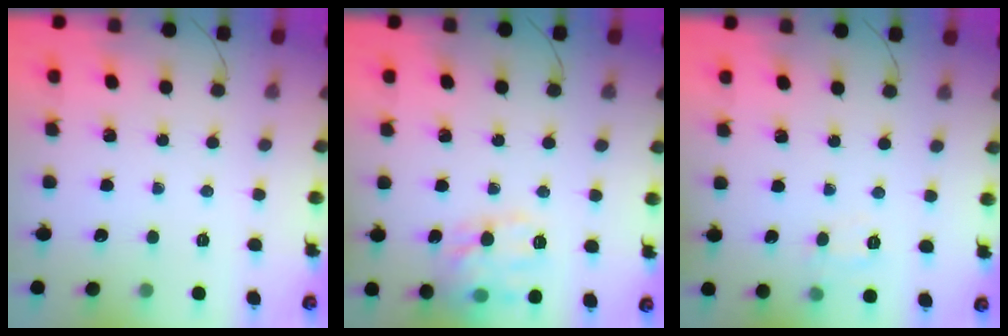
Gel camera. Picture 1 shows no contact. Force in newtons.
{"total": 14.1, "press": 14.1, "slide": 0.7}
{"total": 6.6, "press": 6.4, "slide": 1.5}